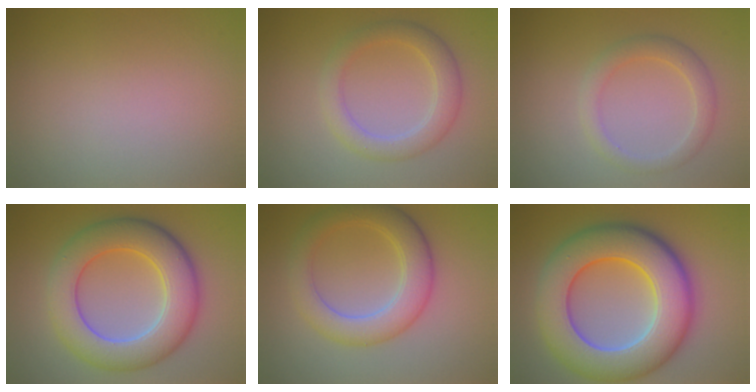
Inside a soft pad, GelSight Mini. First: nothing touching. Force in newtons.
{"total": 3.4, "press": 3.4, "slide": 0.3}
{"total": 2.4, "press": 2.4, "slide": 0.2}
{"total": 8.6, "press": 8.6, "slide": 0.6}
{"total": 5.1, "press": 5.1, "slide": 0.3}
{"total": 11.8, "press": 11.8, "slide": 0.7}